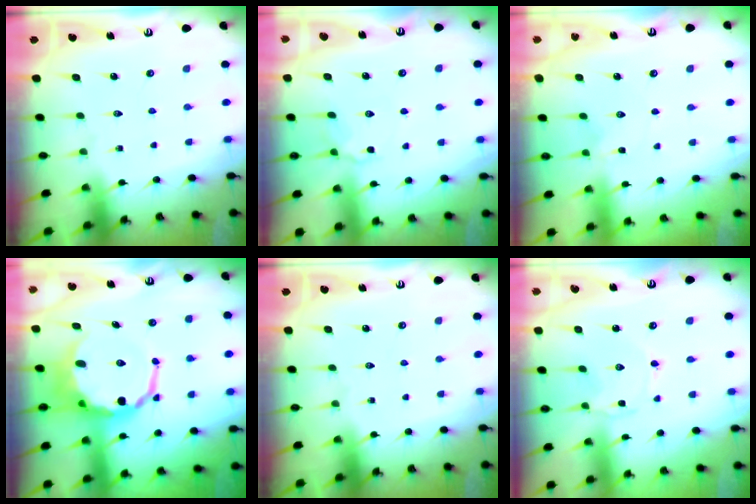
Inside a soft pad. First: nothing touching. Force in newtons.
{"total": 4.1, "press": 4.0, "slide": 1.0}
{"total": 1.8, "press": 1.7, "slide": 0.2}
{"total": 10.0, "press": 9.7, "slide": 2.6}
{"total": 0.0}
{"total": 1.3, "press": 1.3, "slide": 0.2}